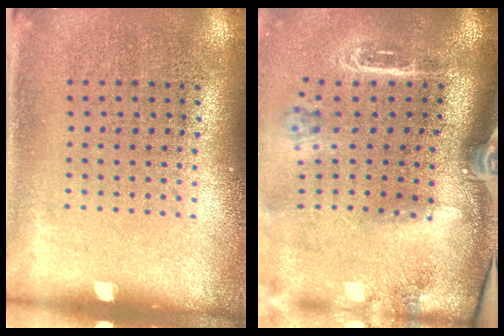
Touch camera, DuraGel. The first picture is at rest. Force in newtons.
{"total": 2.6, "press": 1.9, "slide": 1.7}